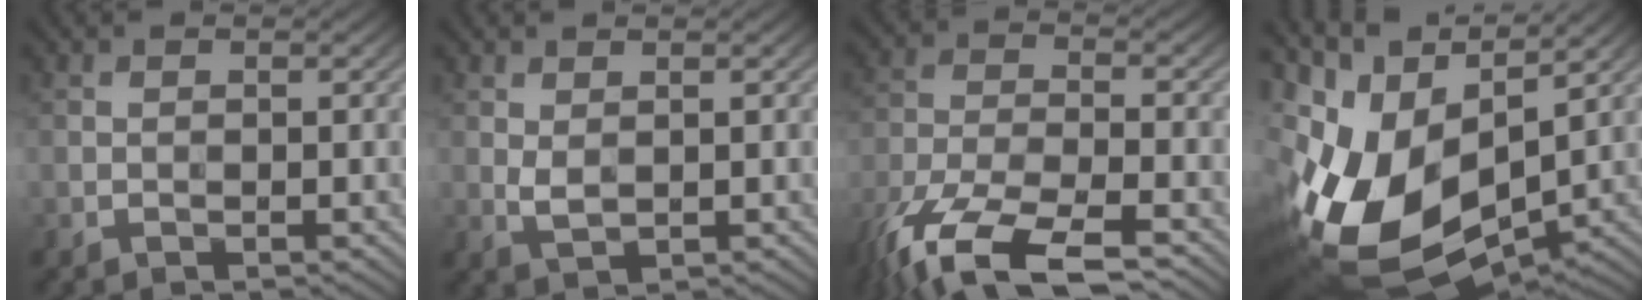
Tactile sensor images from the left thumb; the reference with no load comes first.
{"total": 1.8, "force": [0.7, 1.0, 1.4], "torque": [-0.035, -0.003, 0.017]}
{"total": 14.6, "force": [-10.7, 4.9, 8.8], "torque": [-0.213, -0.032, -0.189]}
{"total": 17.1, "force": [-0.7, 9.5, 14.2], "torque": [-0.312, -0.031, 0.009]}